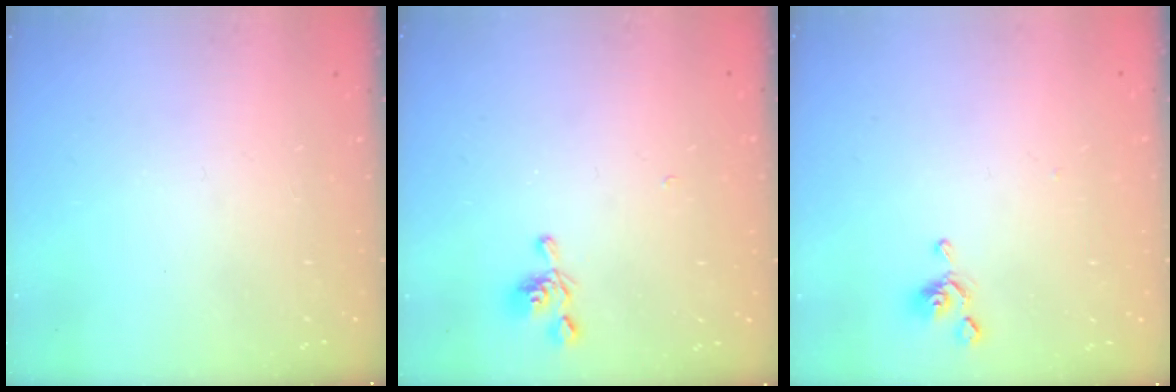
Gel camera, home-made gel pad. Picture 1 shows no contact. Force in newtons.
{"total": 5.9, "press": 5.9, "slide": 0.2}
{"total": 0.6, "press": 0.0, "slide": 0.6}